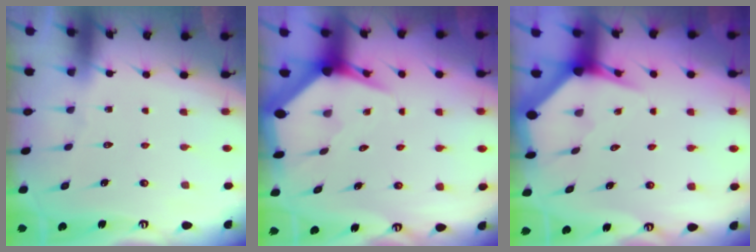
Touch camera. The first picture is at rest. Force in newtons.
{"total": 5.7, "press": 5.7, "slide": 0.7}
{"total": 3.9, "press": 3.8, "slide": 0.7}